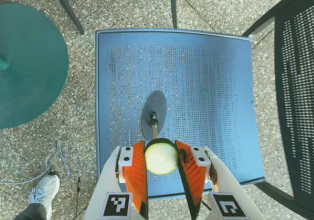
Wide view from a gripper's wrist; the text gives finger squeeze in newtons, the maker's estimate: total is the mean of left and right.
{"total": 11.4, "left": 11.0, "right": 11.8}